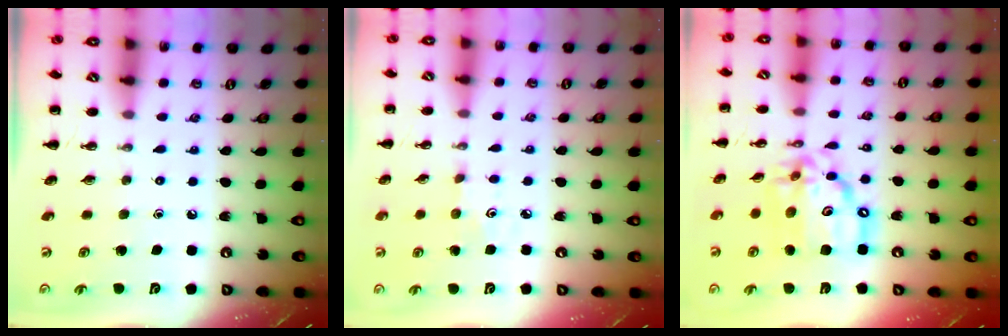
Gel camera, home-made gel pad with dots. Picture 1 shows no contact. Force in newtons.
{"total": 3.1, "press": 2.9, "slide": 0.9}
{"total": 14.3, "press": 13.8, "slide": 3.9}